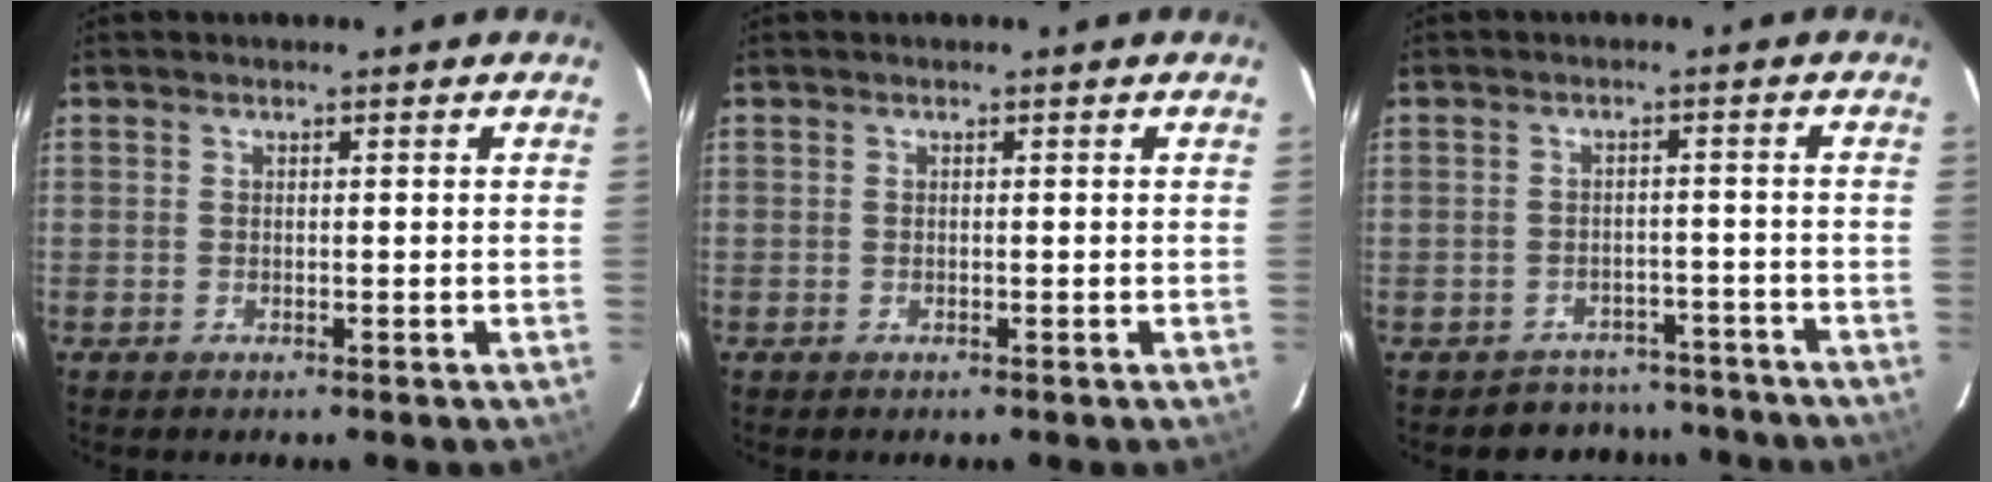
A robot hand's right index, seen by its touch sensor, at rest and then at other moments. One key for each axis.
{"total": 0.0}
{"total": 7.4, "fx": -6.0, "fy": 4.4, "fz": -0.2, "tx": 0.002, "ty": 0.038, "tz": -0.073}